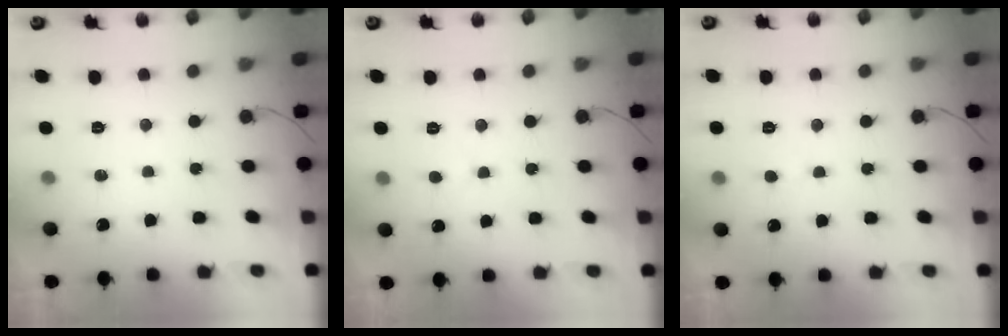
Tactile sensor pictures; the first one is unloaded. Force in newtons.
{"total": 1.1, "press": 1.1, "slide": 0.1}
{"total": 1.8, "press": 1.7, "slide": 0.1}